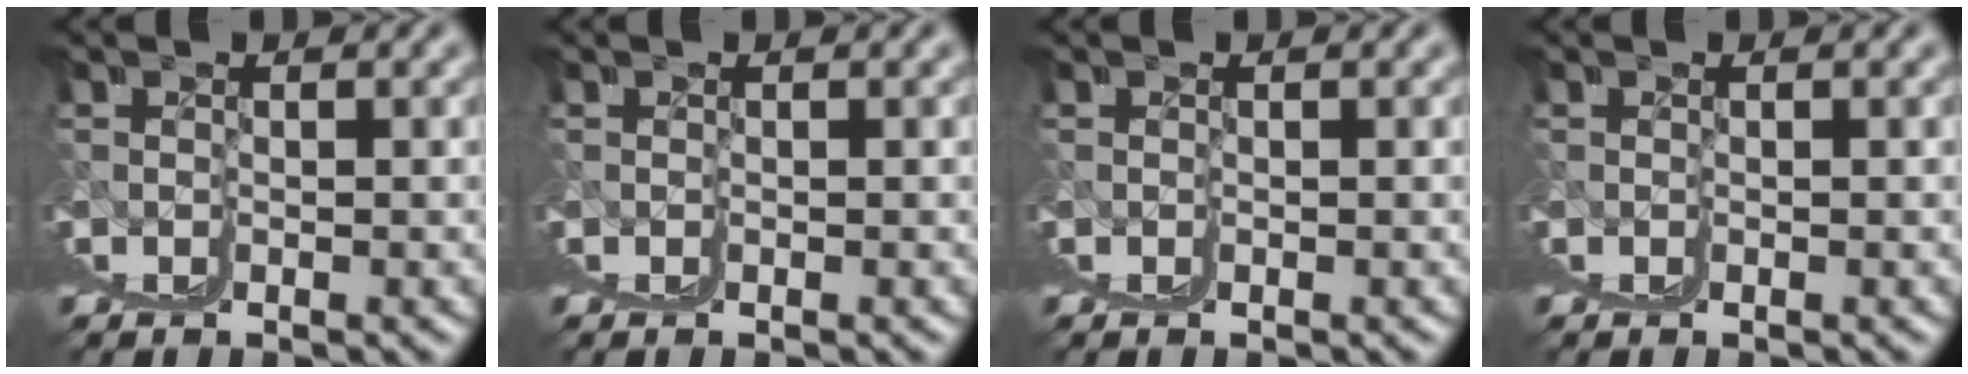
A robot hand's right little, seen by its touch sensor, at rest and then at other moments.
{"total": 0.0}
{"total": 0.0}
{"total": 0.0}